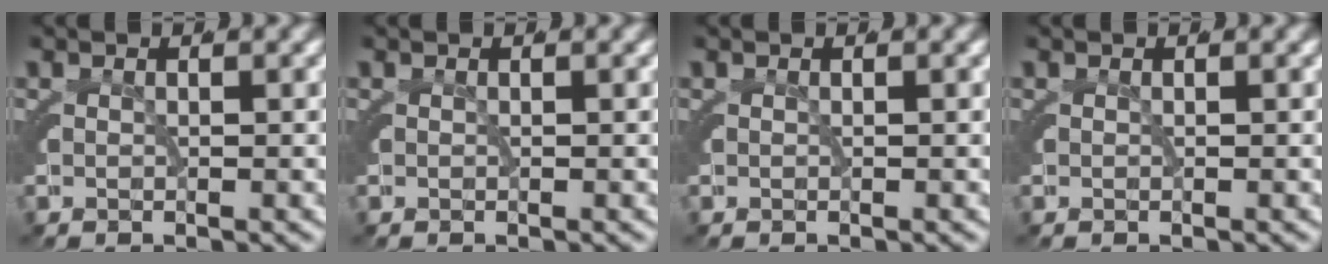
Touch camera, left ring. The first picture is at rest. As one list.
[{"total": 0.0}, {"total": 0.0}, {"total": 0.0}]